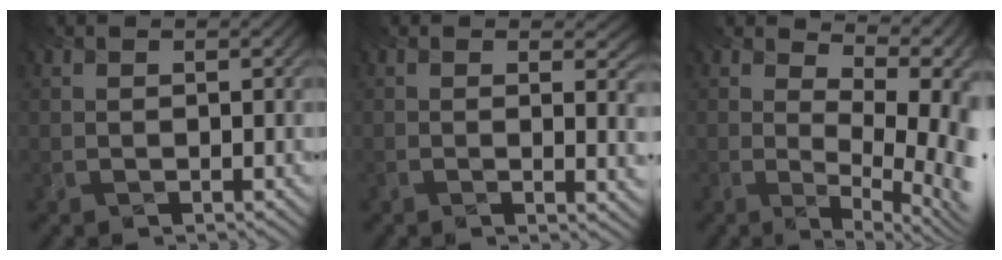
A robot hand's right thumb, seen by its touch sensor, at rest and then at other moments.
{"total": 5.1, "force": [2.9, 1.9, 3.7], "torque": [-0.056, 0.012, 0.031]}
{"total": 12.7, "force": [4.1, 5.4, 10.8], "torque": [-0.149, 0.026, 0.071]}